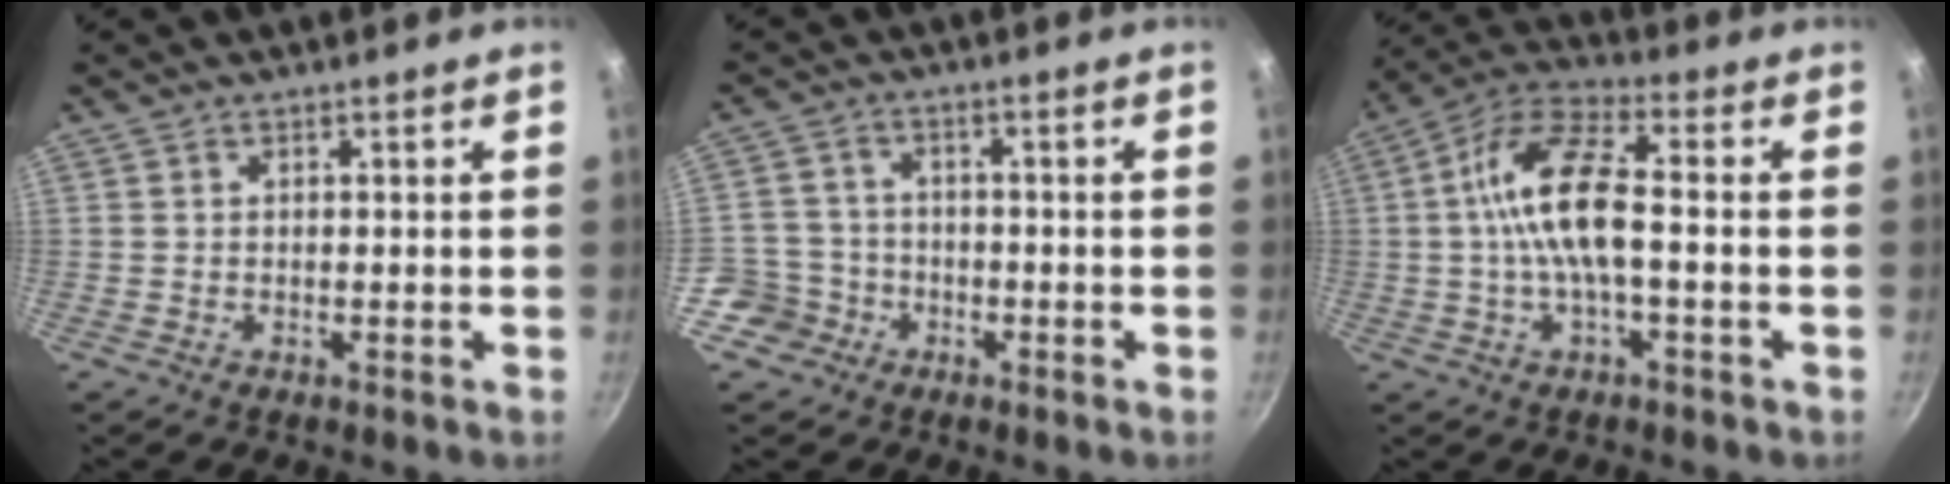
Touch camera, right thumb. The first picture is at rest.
{"total": 6.4, "force": [-3.1, 5.6, 0.7], "torque": [0.015, 0.040, -0.063]}
{"total": 12.5, "force": [-0.5, 4.7, 11.6], "torque": [-0.225, 0.035, -0.026]}